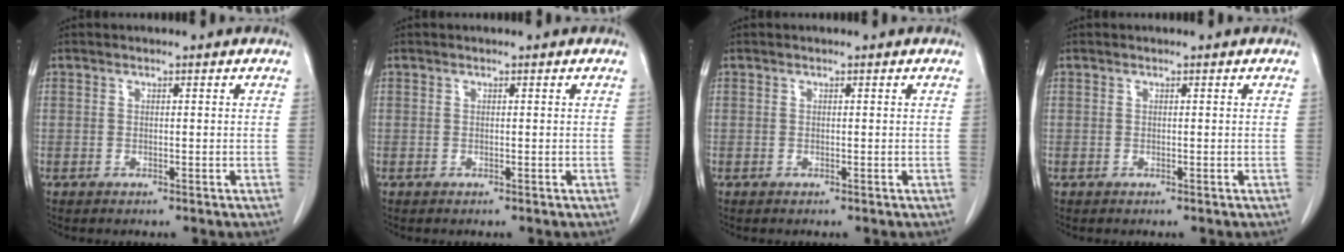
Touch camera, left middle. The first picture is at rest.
{"total": 0.0}
{"total": 0.0}
{"total": 0.0}